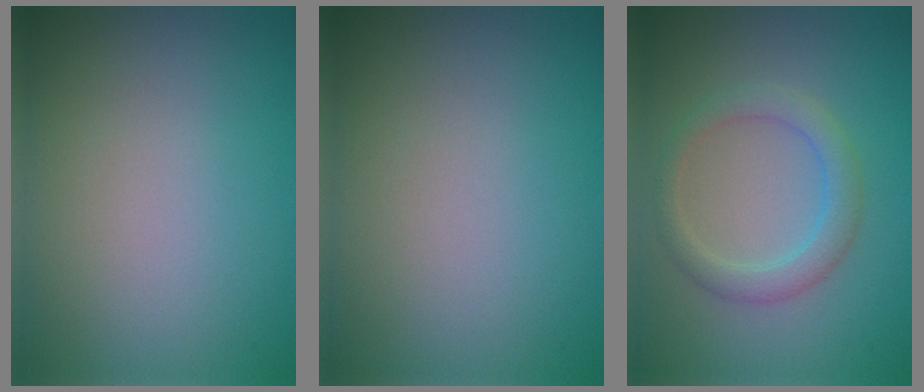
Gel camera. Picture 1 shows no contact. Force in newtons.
{"total": 0.0}
{"total": 2.8, "press": 2.8, "slide": 0.2}